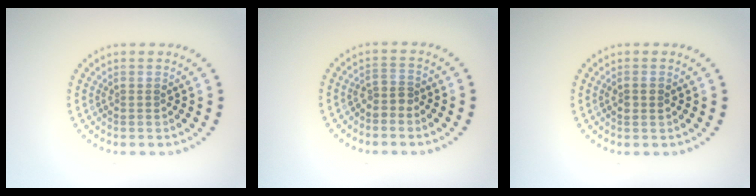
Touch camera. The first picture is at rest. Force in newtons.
{"total": 1.6, "press": 1.2, "slide": 1.1}
{"total": 1.1, "press": 1.0, "slide": 0.3}